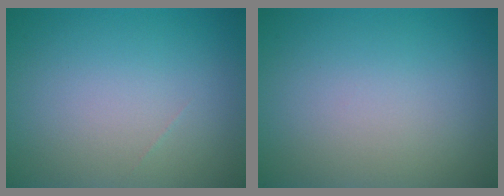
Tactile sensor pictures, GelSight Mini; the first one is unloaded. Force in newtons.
{"total": 0.0}